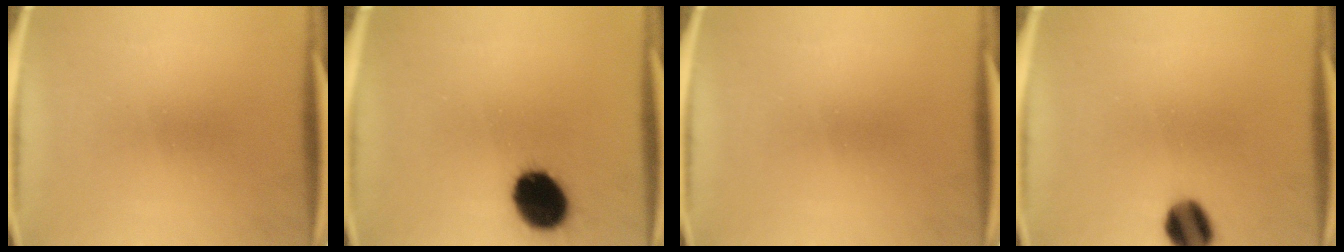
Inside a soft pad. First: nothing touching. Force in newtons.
{"total": 14.0}
{"total": 0.0}
{"total": 7.9}